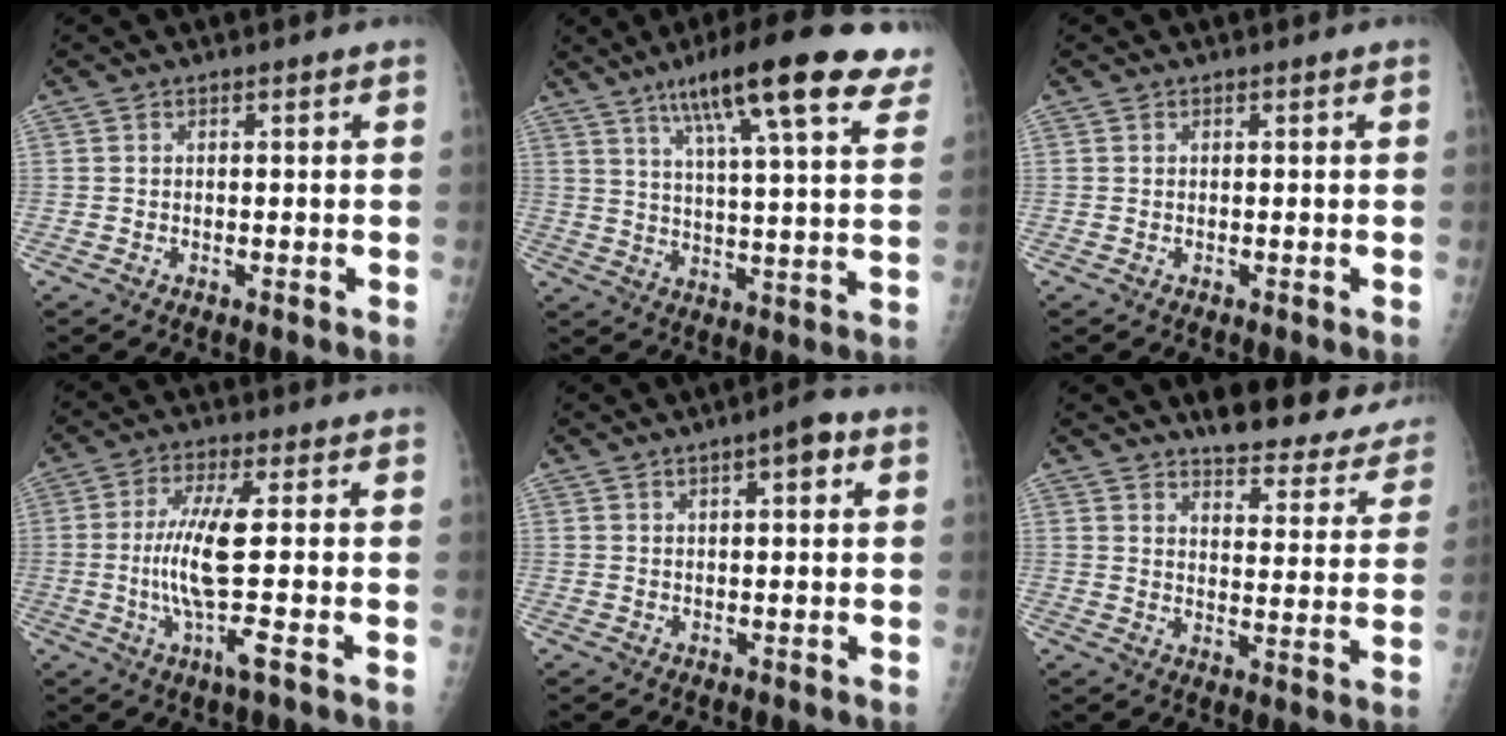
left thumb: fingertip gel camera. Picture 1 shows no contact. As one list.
[{"total": 22.7, "force": [14.4, 4.2, 17.1], "torque": [-0.233, -0.028, 0.200]}, {"total": 0.0}, {"total": 9.9, "force": [-1.1, 0.3, 9.8], "torque": [-0.214, -0.006, -0.028]}, {"total": 4.4, "force": [1.8, 1.3, 3.8], "torque": [-0.046, 0.004, 0.024]}, {"total": 17.9, "force": [15.1, 5.9, 7.6], "torque": [-0.057, -0.074, 0.177]}]